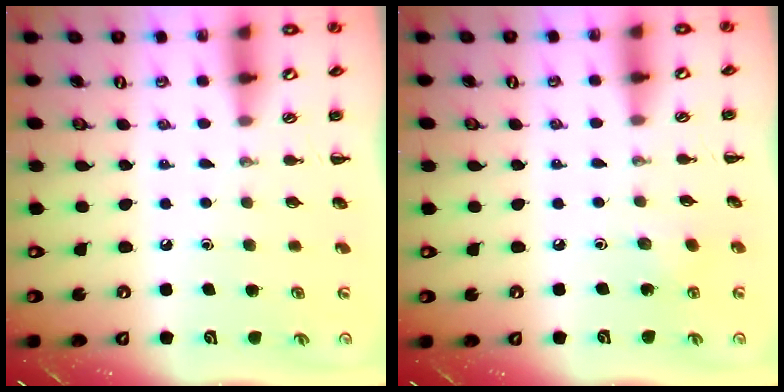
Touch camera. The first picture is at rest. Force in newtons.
{"total": 2.8, "press": 2.6, "slide": 0.9}